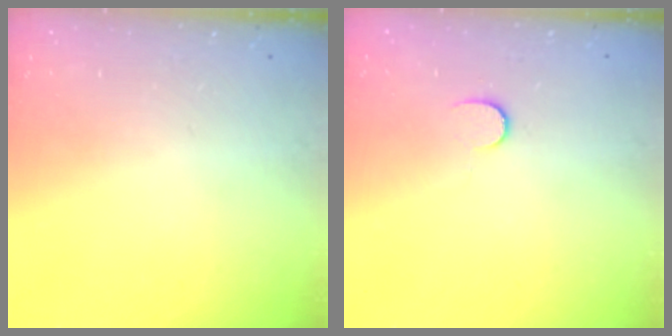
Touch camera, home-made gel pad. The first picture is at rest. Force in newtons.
{"total": 6.0, "press": 6.0, "slide": 0.5}